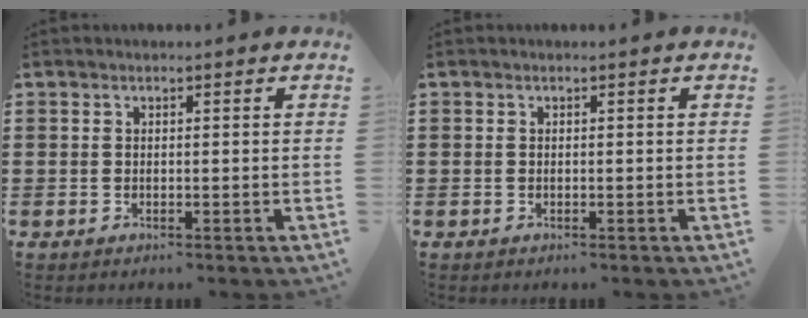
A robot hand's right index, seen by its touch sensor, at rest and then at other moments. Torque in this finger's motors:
{"motor_torque": [0.61, 0.26, 0.02, 0.01]}